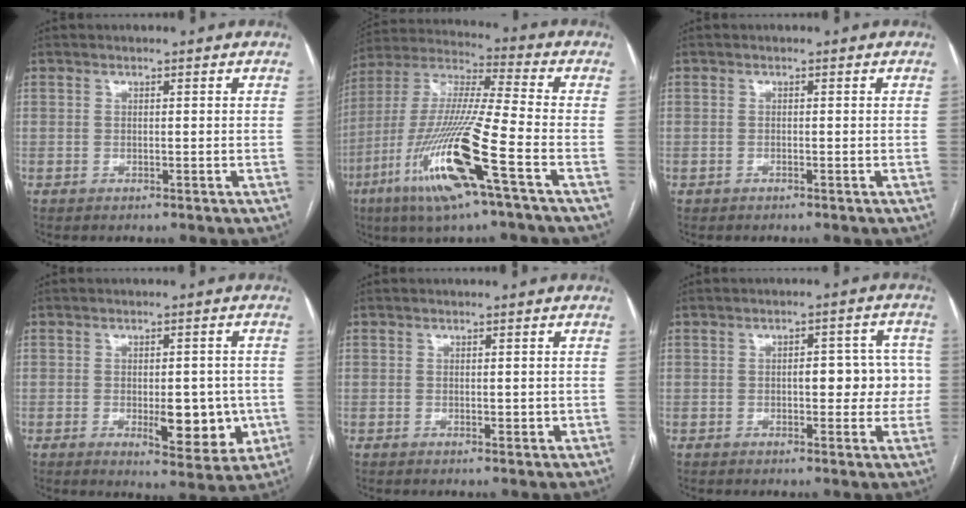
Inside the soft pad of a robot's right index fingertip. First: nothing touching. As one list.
[{"total": 18.8, "force": [-8.3, 0.6, 16.9], "torque": [-0.372, -0.033, -0.163]}, {"total": 0.0}, {"total": 9.1, "force": [-1.9, 3.7, 8.1], "torque": [-0.093, -0.004, -0.015]}, {"total": 1.4, "force": [0.0, 0.9, 1.2], "torque": [-0.014, -0.001, 0.002]}, {"total": 7.6, "force": [0.0, 3.6, 6.6], "torque": [-0.067, 0.028, 0.003]}]